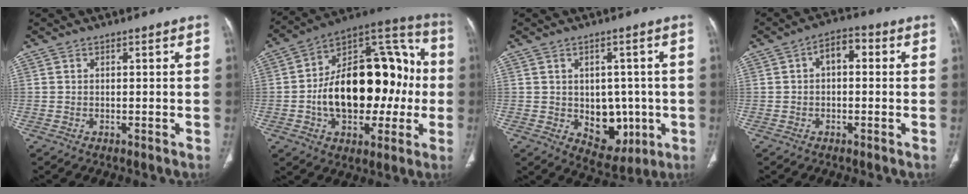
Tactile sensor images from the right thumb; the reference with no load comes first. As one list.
[{"total": 28.0, "force": [-1.9, 16.4, 22.5], "torque": [-0.326, 0.047, -0.019]}, {"total": 9.6, "force": [-1.4, 7.0, 6.5], "torque": [-0.044, 0.001, 0.001]}, {"total": 5.2, "force": [0.6, 3.1, 4.2], "torque": [-0.052, 0.020, 0.000]}]